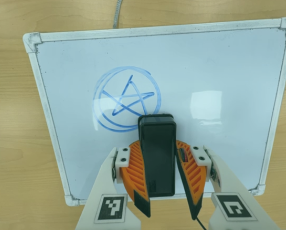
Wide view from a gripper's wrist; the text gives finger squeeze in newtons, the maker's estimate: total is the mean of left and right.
{"total": 10.0, "left": 10.3, "right": 9.8}